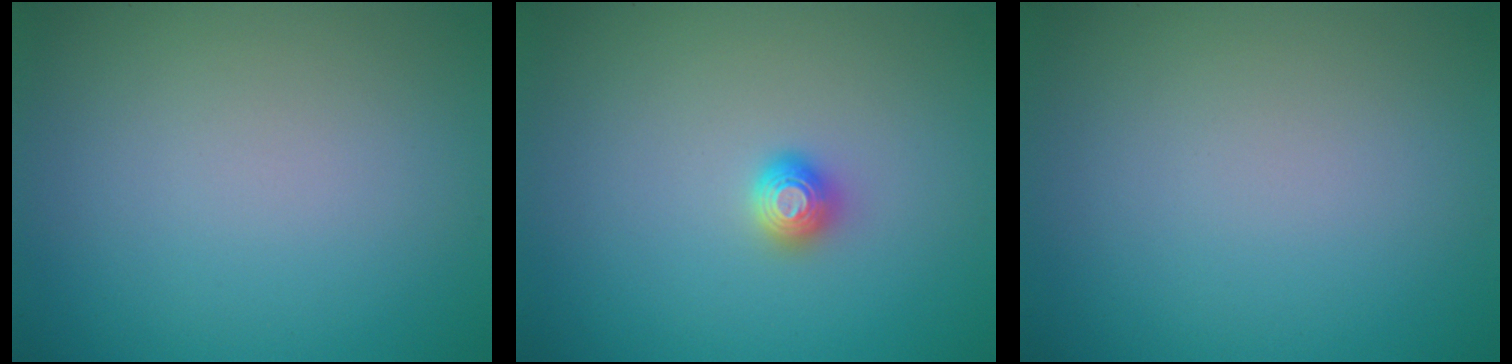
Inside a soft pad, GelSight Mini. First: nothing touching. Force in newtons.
{"total": 1.3, "press": 1.2, "slide": 0.5}
{"total": 0.0}